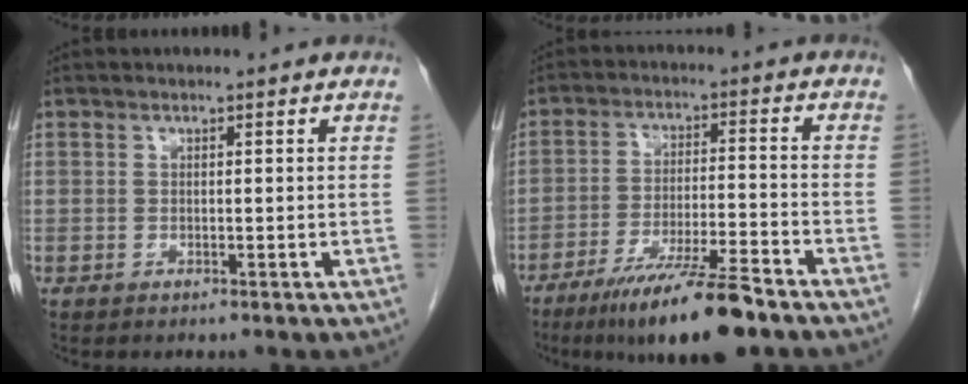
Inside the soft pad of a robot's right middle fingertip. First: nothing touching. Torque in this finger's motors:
{"motor_torque": [1.17, -0.97, 0.30, 0.10]}